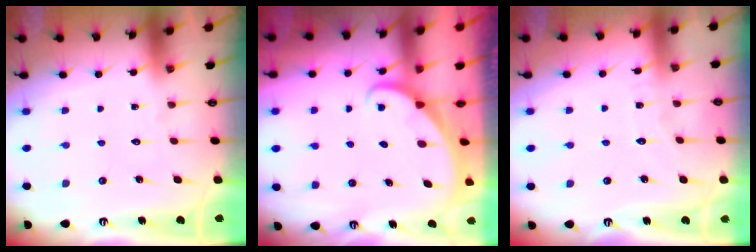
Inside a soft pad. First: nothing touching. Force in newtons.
{"total": 1.5, "press": 1.5, "slide": 0.0}
{"total": 3.7, "press": 3.6, "slide": 0.3}